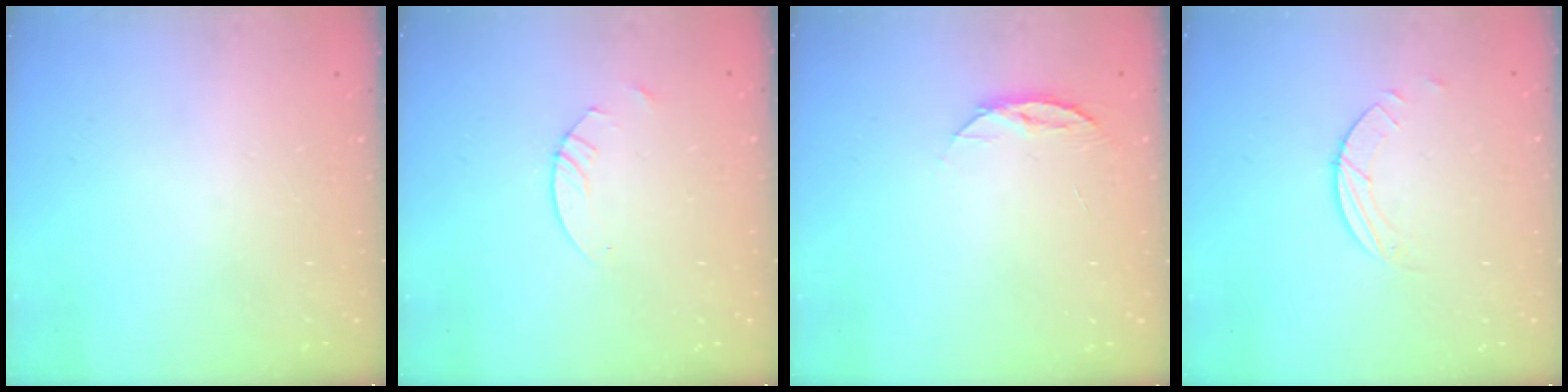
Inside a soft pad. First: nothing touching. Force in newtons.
{"total": 2.4, "press": 2.4, "slide": 0.1}
{"total": 4.4, "press": 4.3, "slide": 0.5}
{"total": 2.0, "press": 2.0, "slide": 0.2}